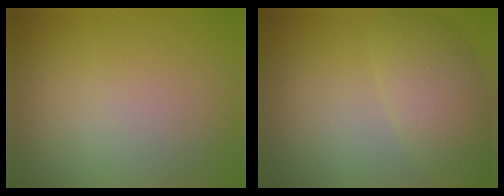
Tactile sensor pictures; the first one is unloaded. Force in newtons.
{"total": 4.5, "press": 4.5, "slide": 0.1}